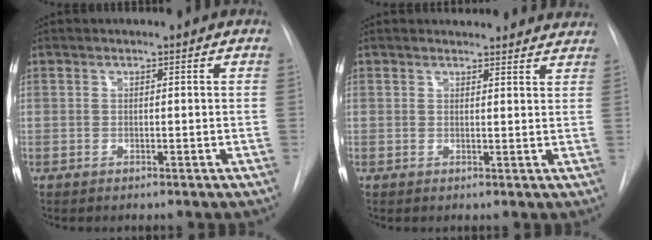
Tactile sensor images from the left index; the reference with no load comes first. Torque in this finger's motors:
{"motor_torque": [0.18, -0.12, -0.02, -0.01]}